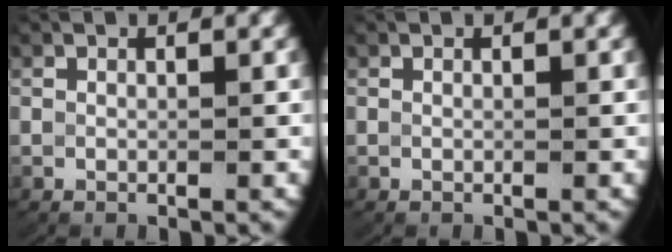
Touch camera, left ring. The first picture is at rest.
{"total": 0.0}